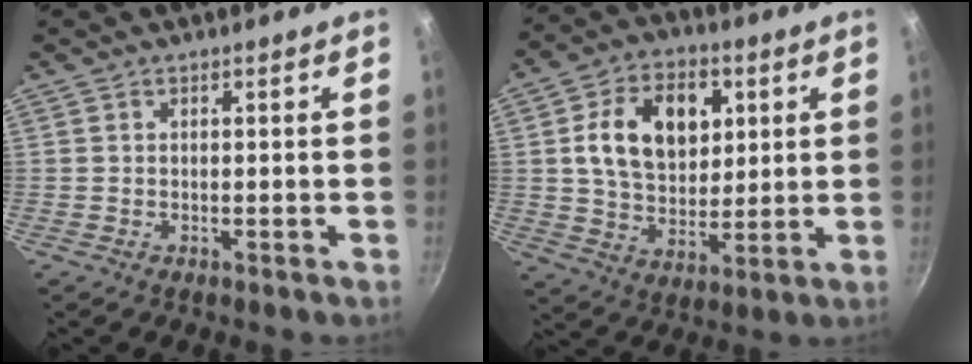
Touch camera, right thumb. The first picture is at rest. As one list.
[{"total": 16.0, "force": [4.0, 11.2, 10.7], "torque": [-0.145, -0.003, 0.063]}]